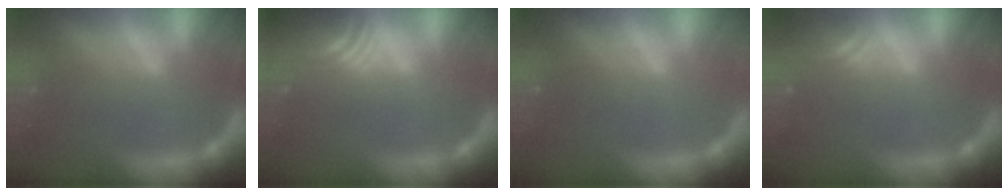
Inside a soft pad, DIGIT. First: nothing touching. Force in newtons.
{"total": 6.5}
{"total": 0.0}
{"total": 2.4}